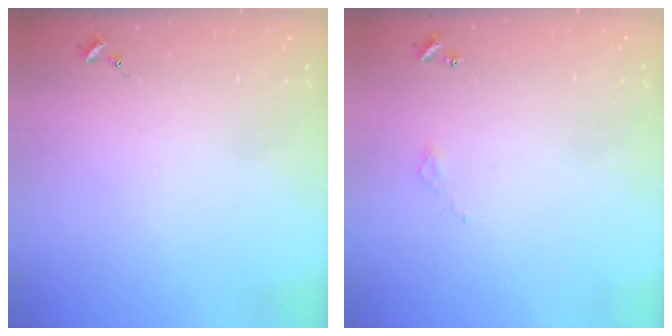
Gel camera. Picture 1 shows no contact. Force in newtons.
{"total": 2.8, "press": 2.8, "slide": 0.2}